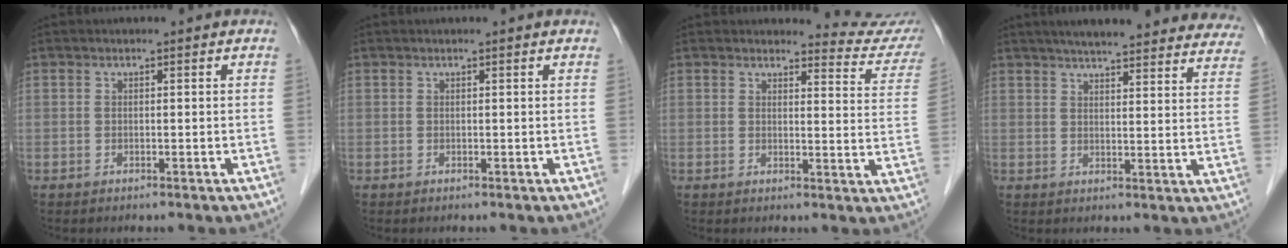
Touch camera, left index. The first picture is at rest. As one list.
[{"total": 0.7, "force": [0.6, -0.1, 0.3], "torque": [-0.010, 0.006, 0.007]}, {"total": 8.2, "force": [8.2, 0.2, -0.4], "torque": [0.014, -0.073, 0.067]}, {"total": 25.8, "force": [23.1, 4.1, 10.7], "torque": [-0.147, -0.032, 0.265]}]